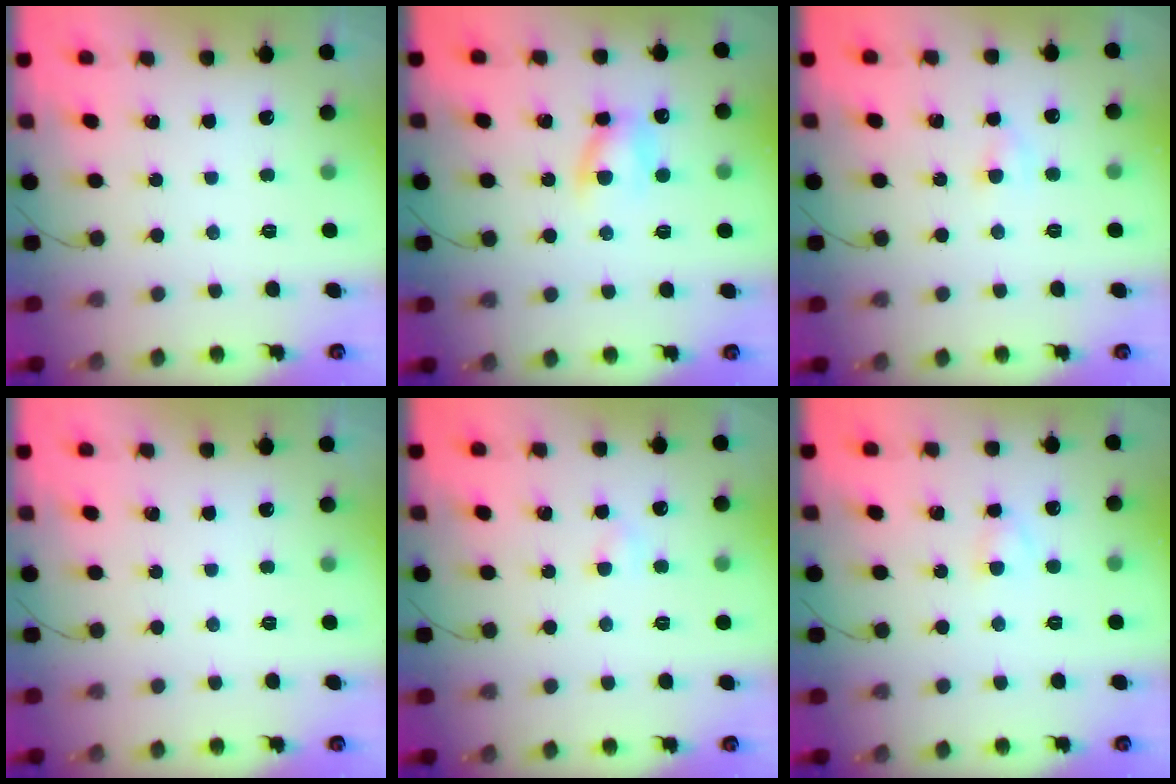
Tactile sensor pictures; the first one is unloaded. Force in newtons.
{"total": 7.0, "press": 6.8, "slide": 1.6}
{"total": 2.8, "press": 2.6, "slide": 1.0}
{"total": 0.0}
{"total": 2.7, "press": 2.6, "slide": 0.9}
{"total": 2.6, "press": 2.3, "slide": 1.0}